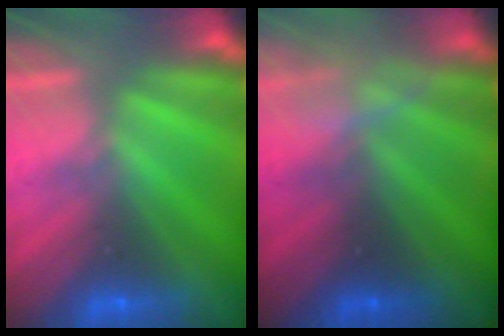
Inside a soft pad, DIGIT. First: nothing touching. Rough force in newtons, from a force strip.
{"total": 2.4}